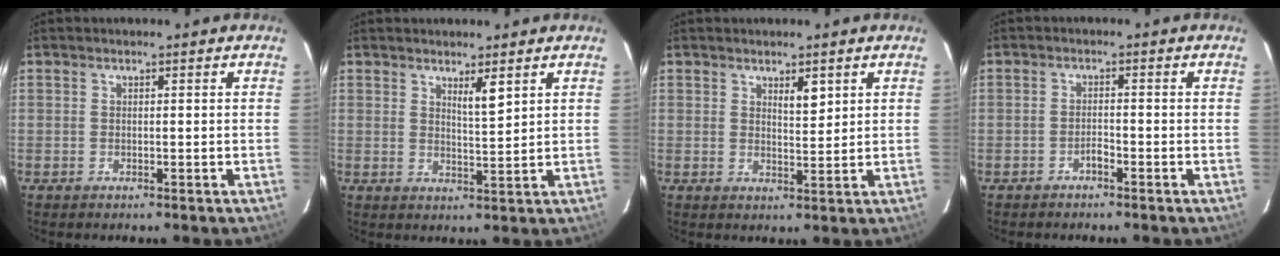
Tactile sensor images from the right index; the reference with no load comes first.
{"total": 2.9, "force": [1.9, 0.1, 2.2], "torque": [-0.042, -0.010, 0.035]}
{"total": 2.7, "force": [1.5, 0.7, 2.1], "torque": [-0.037, -0.003, 0.029]}
{"total": 1.3, "force": [-1.0, 0.3, 0.8], "torque": [-0.014, 0.003, -0.017]}